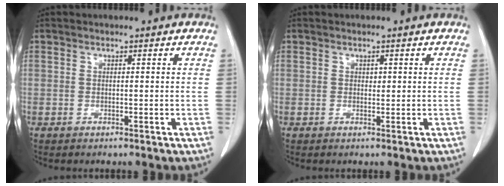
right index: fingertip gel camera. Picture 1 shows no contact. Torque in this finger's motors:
{"motor_torque": [0.04, -0.01, 0.02, -0.01]}